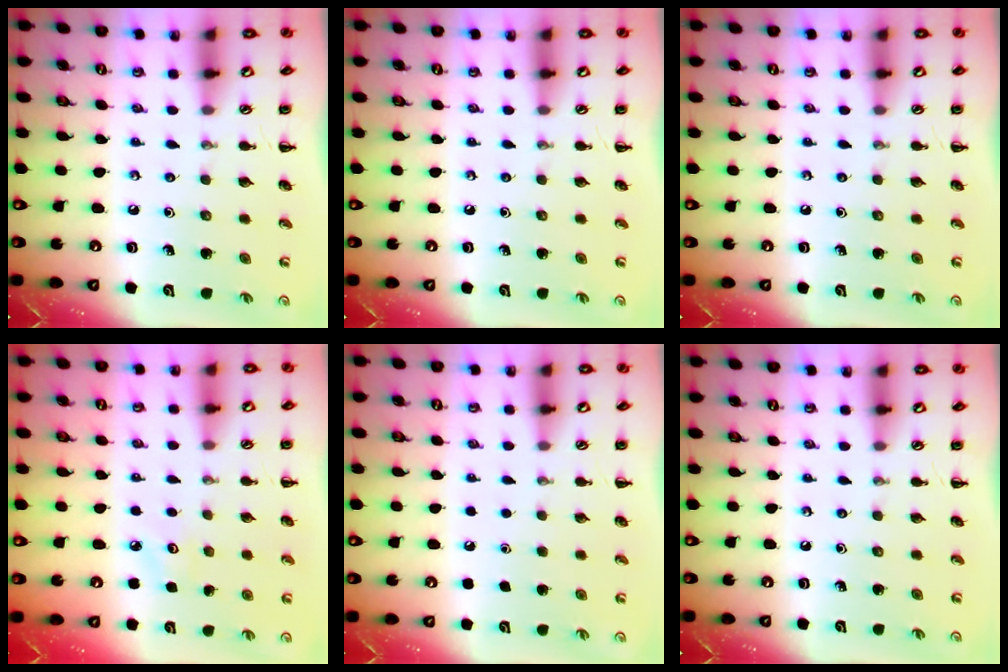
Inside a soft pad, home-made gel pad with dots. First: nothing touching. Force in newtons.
{"total": 0.0}
{"total": 0.0}
{"total": 2.7, "press": 2.6, "slide": 0.7}
{"total": 1.8, "press": 1.7, "slide": 0.1}
{"total": 0.0}